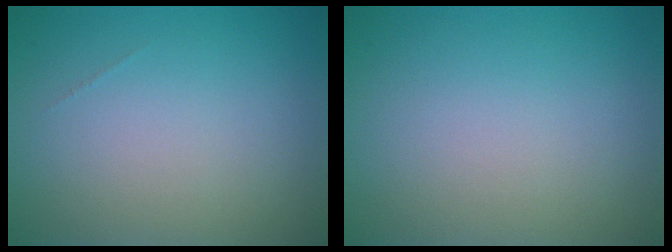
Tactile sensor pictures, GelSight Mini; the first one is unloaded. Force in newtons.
{"total": 0.0}